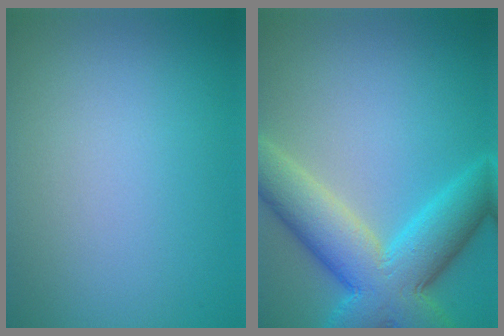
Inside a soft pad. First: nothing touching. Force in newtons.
{"total": 9.6, "press": 9.6, "slide": 0.4}